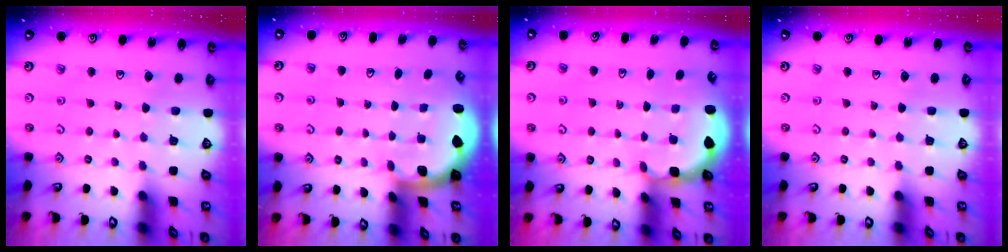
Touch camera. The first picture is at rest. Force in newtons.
{"total": 2.0, "press": 2.0, "slide": 0.5}
{"total": 2.7, "press": 2.3, "slide": 1.4}
{"total": 0.0}